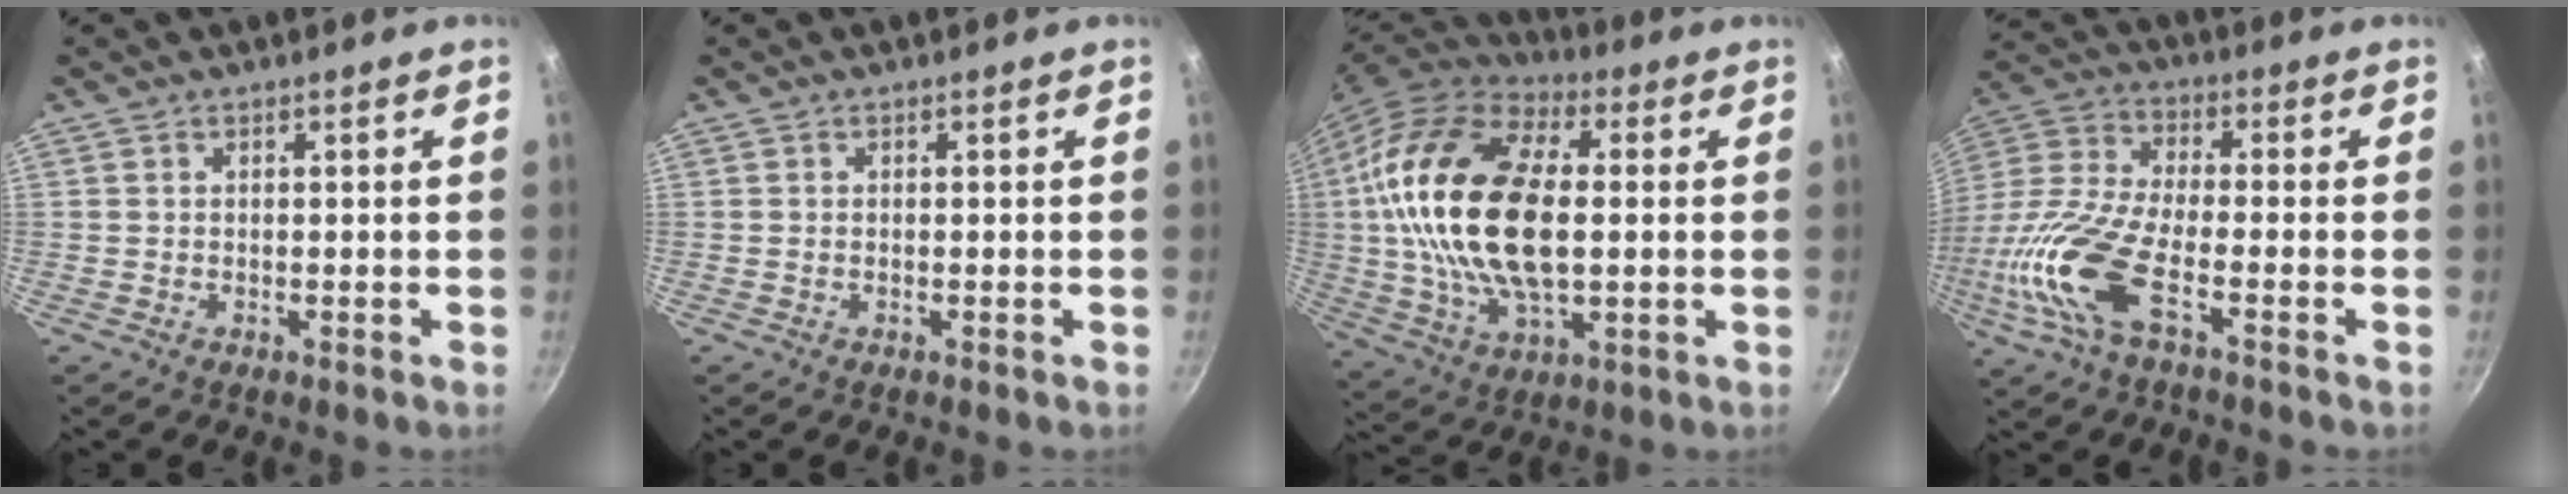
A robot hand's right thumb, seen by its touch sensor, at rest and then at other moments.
{"total": 0.0}
{"total": 25.5, "force": [2.0, 13.9, 21.3], "torque": [-0.400, 0.010, 0.027]}
{"total": 16.0, "force": [-5.8, 5.6, 13.8], "torque": [-0.296, 0.019, -0.133]}